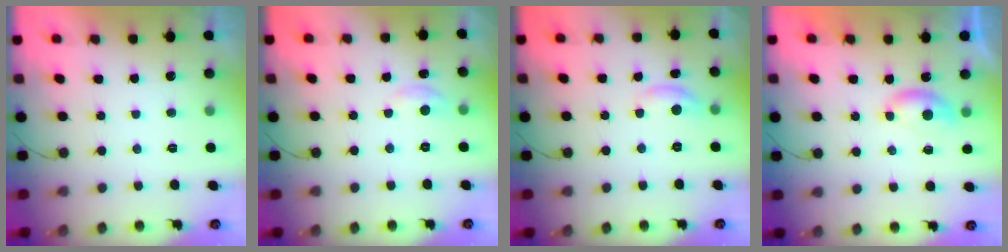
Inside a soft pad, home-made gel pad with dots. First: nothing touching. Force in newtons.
{"total": 2.9, "press": 2.9, "slide": 0.3}
{"total": 5.8, "press": 5.8, "slide": 0.3}
{"total": 4.0, "press": 4.0, "slide": 0.5}